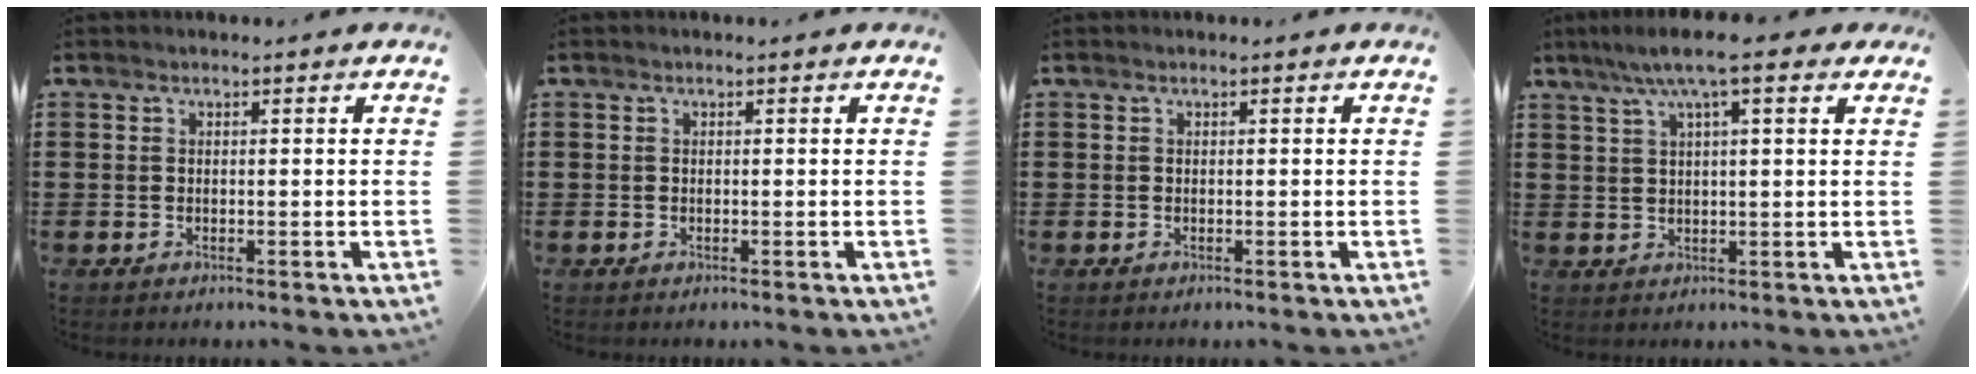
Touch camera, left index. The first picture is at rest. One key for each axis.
{"total": 0.0}
{"total": 0.0}
{"total": 7.7, "fx": 4.9, "fy": 1.6, "fz": 5.7, "tx": -0.114, "ty": 0.002, "tz": 0.083}